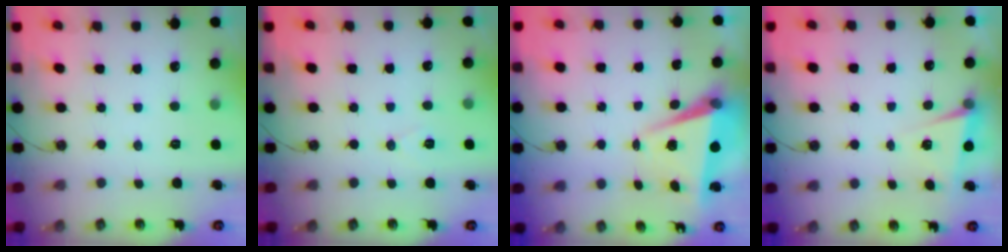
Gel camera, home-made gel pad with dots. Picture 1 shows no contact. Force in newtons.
{"total": 5.9, "press": 3.9, "slide": 4.5}
{"total": 5.8, "press": 4.9, "slide": 3.1}
{"total": 2.5, "press": 1.8, "slide": 1.8}